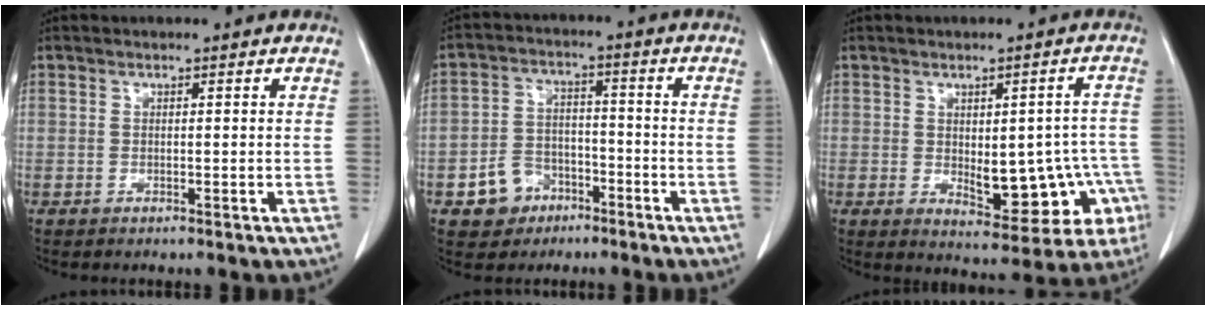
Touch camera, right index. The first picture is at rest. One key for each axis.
{"total": 6.8, "fx": -3.7, "fy": 5.3, "fz": 2.2, "tx": -0.048, "ty": 0.015, "tz": -0.053}
{"total": 12.1, "fx": -2.7, "fy": 5.5, "fz": 10.5, "tx": -0.117, "ty": 0.020, "tz": -0.017}